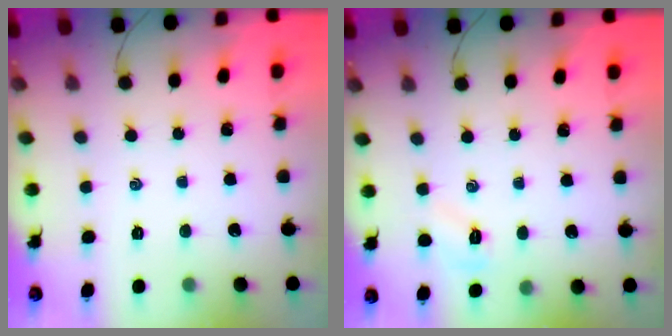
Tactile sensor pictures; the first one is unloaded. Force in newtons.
{"total": 4.1, "press": 3.9, "slide": 1.1}